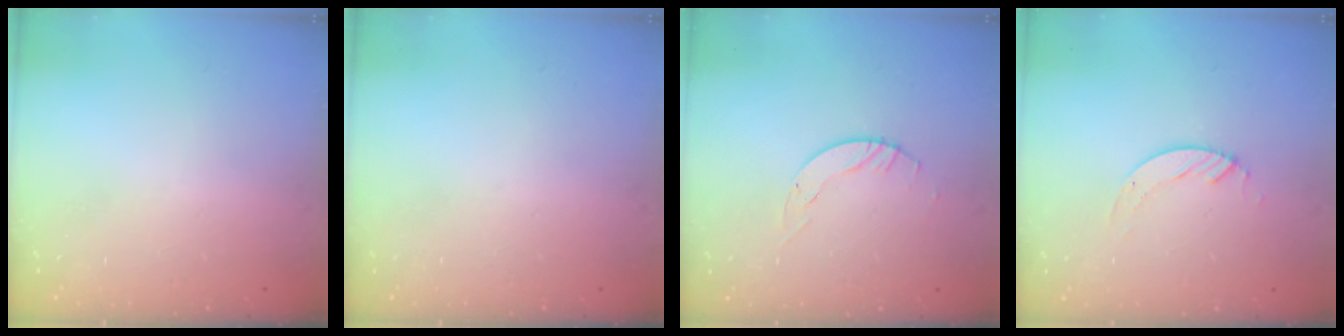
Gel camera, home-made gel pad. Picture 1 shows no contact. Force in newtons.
{"total": 0.0}
{"total": 3.1, "press": 3.1, "slide": 0.4}
{"total": 3.4, "press": 3.4, "slide": 0.4}